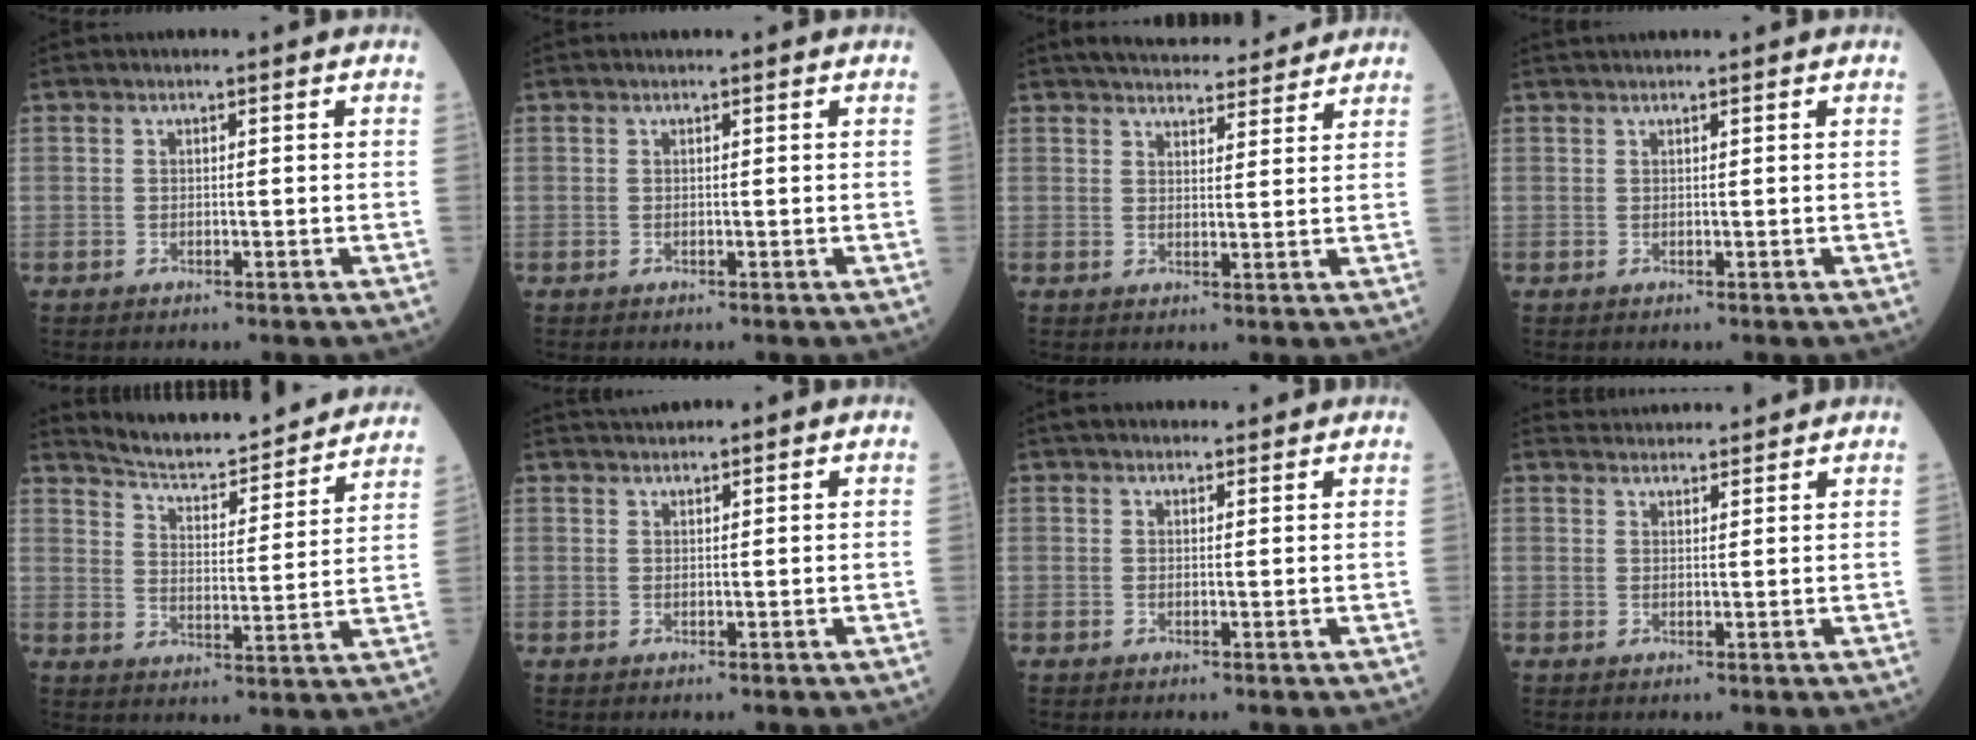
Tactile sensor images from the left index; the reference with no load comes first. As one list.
[{"total": 0.0}, {"total": 11.7, "force": [10.8, 2.5, 3.8], "torque": [-0.046, 0.016, 0.143]}, {"total": 2.1, "force": [1.9, -0.3, 0.8], "torque": [-0.007, 0.025, 0.038]}, {"total": 19.0, "force": [18.0, 2.5, 5.5], "torque": [-0.079, -0.025, 0.238]}, {"total": 1.4, "force": [1.4, -0.1, 0.1], "torque": [-0.006, 0.015, 0.032]}, {"total": 4.6, "force": [4.2, 1.4, 1.2], "torque": [-0.008, 0.032, 0.060]}, {"total": 5.1, "force": [5.1, 0.5, 0.4], "torque": [-0.010, 0.032, 0.075]}]